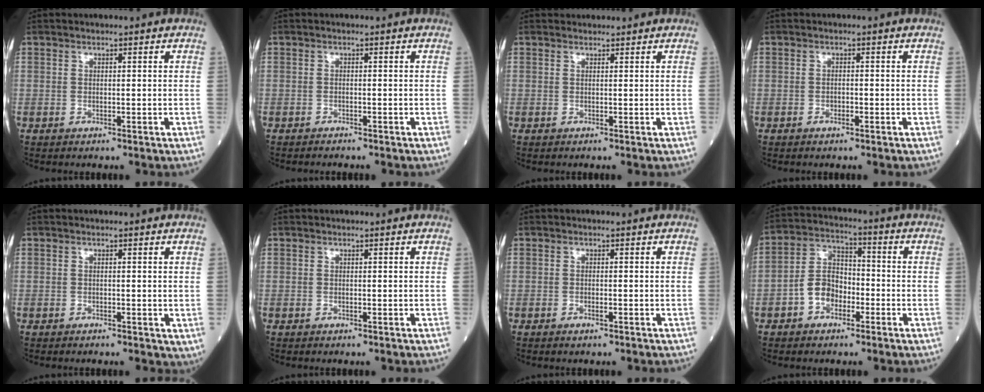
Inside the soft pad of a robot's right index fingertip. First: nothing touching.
{"total": 1.2, "force": [-1.1, 0.1, 0.3], "torque": [-0.006, -0.001, -0.015]}
{"total": 0.8, "force": [0.7, 0.3, -0.2], "torque": [0.000, 0.014, 0.010]}
{"total": 1.0, "force": [-0.5, 0.4, 0.8], "torque": [-0.012, 0.001, -0.008]}
{"total": 0.9, "force": [-0.1, 0.5, 0.7], "torque": [-0.004, -0.001, -0.005]}
{"total": 0.0}
{"total": 0.8, "force": [-0.4, 0.2, 0.7], "torque": [-0.016, -0.002, -0.005]}
{"total": 6.9, "force": [-2.8, 4.8, 4.2], "torque": [-0.084, 0.024, -0.058]}